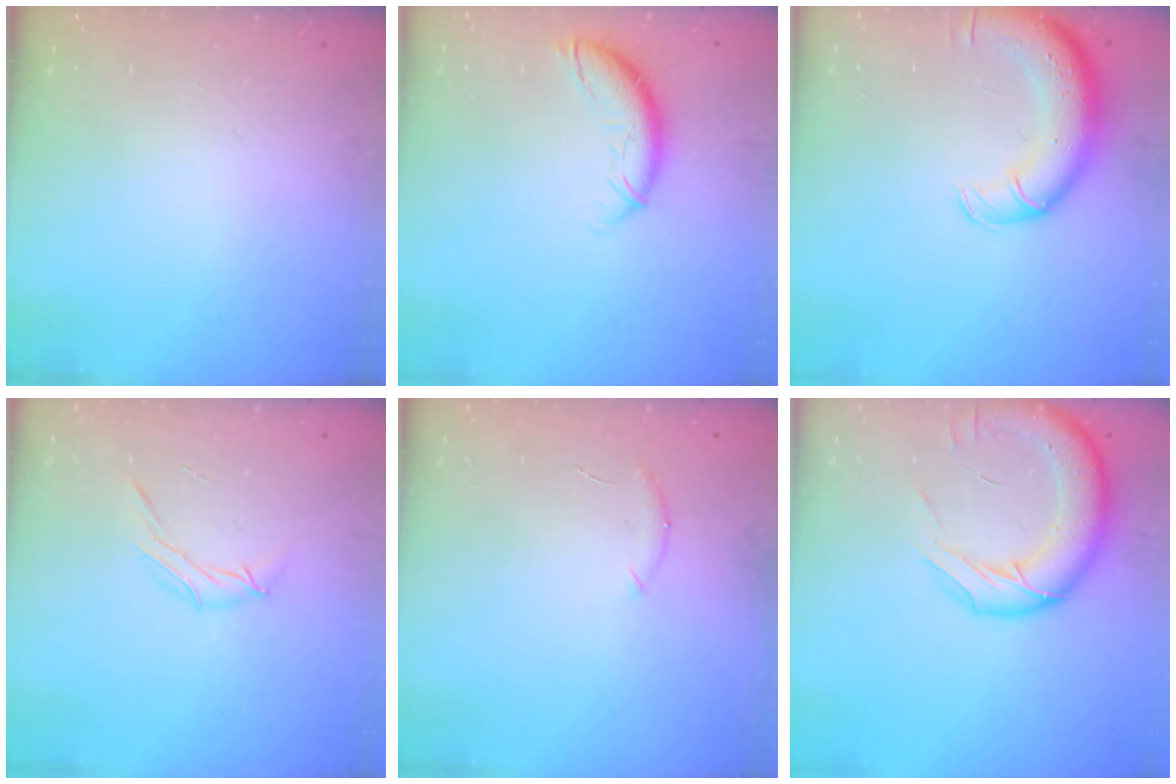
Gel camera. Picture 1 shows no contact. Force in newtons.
{"total": 9.5, "press": 9.5, "slide": 0.5}
{"total": 11.9, "press": 11.5, "slide": 3.2}
{"total": 6.3, "press": 6.3, "slide": 0.5}
{"total": 5.7, "press": 5.6, "slide": 1.0}
{"total": 18.0, "press": 17.6, "slide": 3.7}